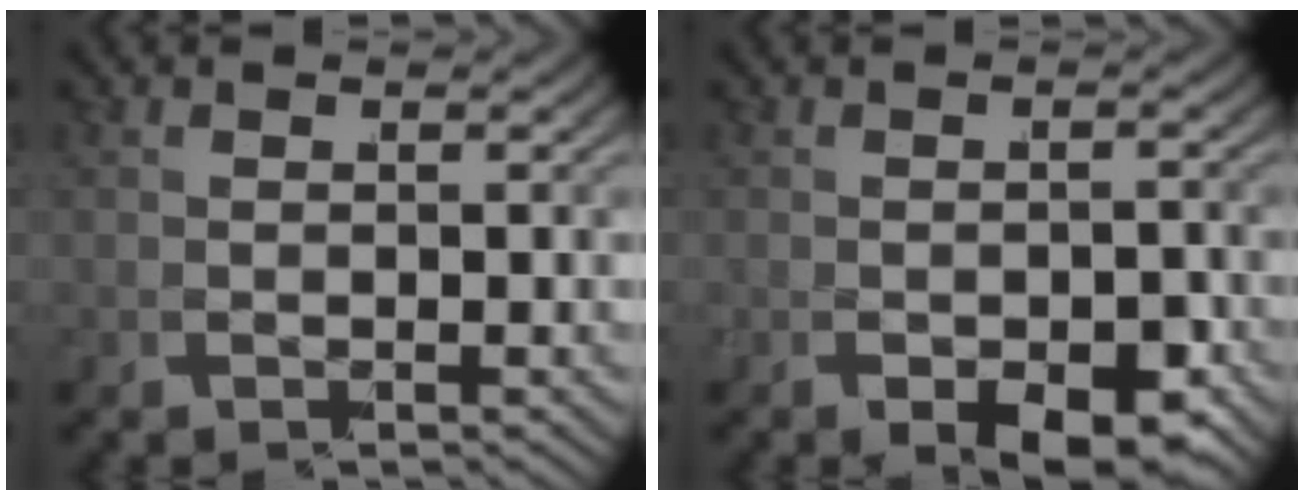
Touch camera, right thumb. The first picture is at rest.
{"total": 3.8, "force": [-1.9, 1.3, 3.0], "torque": [-0.058, -0.014, -0.017]}